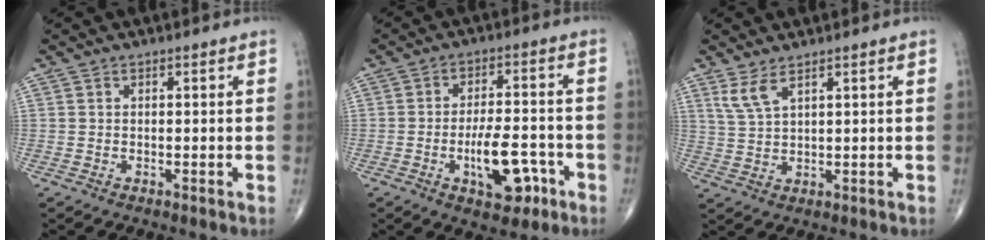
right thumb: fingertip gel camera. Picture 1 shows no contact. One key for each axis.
{"total": 10.1, "fx": -3.9, "fy": 4.6, "fz": 8.2, "tx": -0.116, "ty": 0.020, "tz": -0.055}
{"total": 4.0, "fx": 2.6, "fy": 1.1, "fz": 2.8, "tx": -0.067, "ty": -0.012, "tz": 0.064}